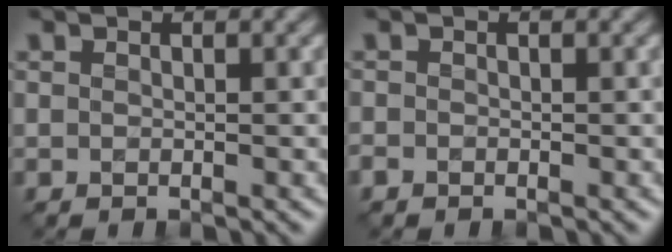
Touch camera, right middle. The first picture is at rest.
{"total": 0.6, "force": [-0.5, 0.4, 0.1], "torque": [0.000, -0.004, -0.010]}